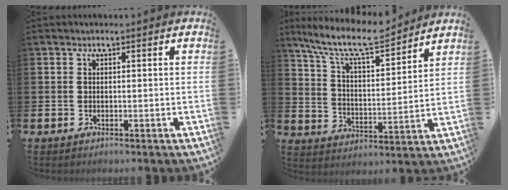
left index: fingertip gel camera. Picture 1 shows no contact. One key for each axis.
{"total": 10.2, "fx": 9.1, "fy": 2.0, "fz": 4.3, "tx": -0.114, "ty": -0.051, "tz": 0.159}